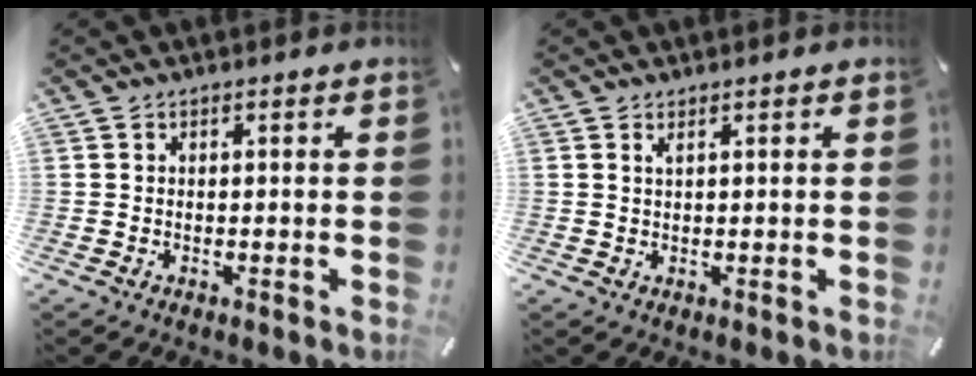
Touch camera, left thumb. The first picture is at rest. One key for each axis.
{"total": 0.9, "fx": 0.7, "fy": 0.0, "fz": 0.6, "tx": -0.010, "ty": 0.000, "tz": 0.012}